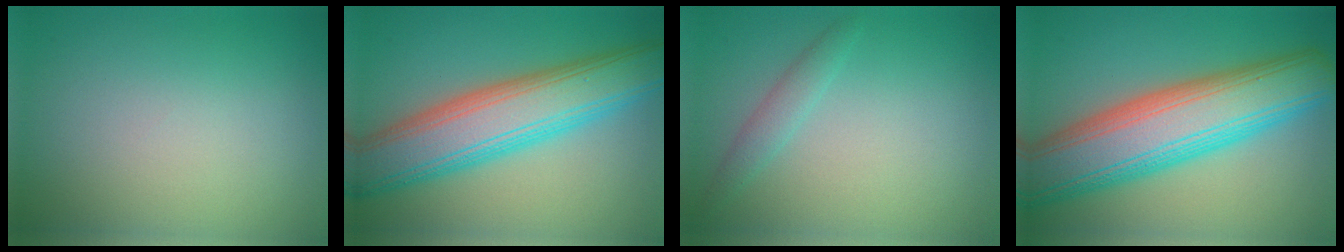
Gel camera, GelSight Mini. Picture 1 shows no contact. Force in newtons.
{"total": 9.4, "press": 9.4, "slide": 0.1}
{"total": 1.5, "press": 1.5, "slide": 0.0}
{"total": 11.5, "press": 11.5, "slide": 0.3}